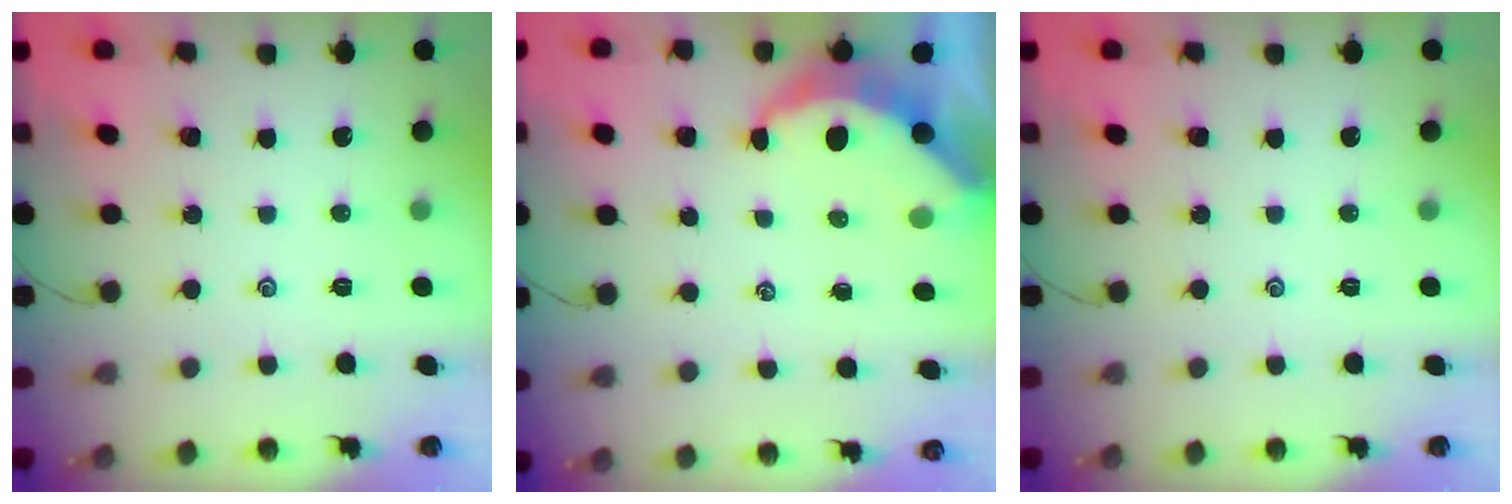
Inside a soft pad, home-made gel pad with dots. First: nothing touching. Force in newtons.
{"total": 7.0, "press": 6.9, "slide": 0.9}
{"total": 0.0}